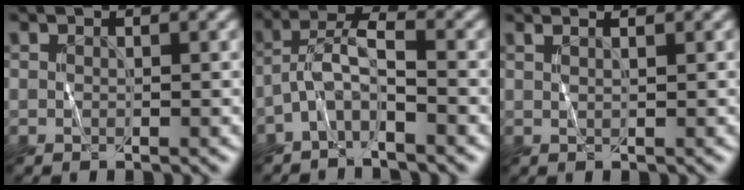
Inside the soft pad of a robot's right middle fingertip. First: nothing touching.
{"total": 3.1, "force": [-2.1, 0.3, 2.3], "torque": [-0.049, 0.016, -0.047]}
{"total": 1.3, "force": [1.0, 0.1, 0.7], "torque": [-0.009, -0.001, 0.007]}